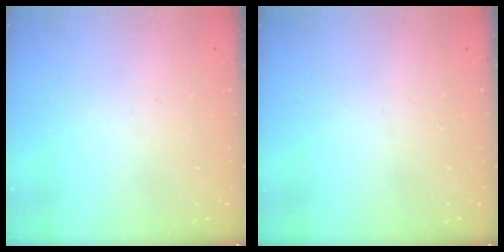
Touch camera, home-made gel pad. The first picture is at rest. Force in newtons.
{"total": 0.0}